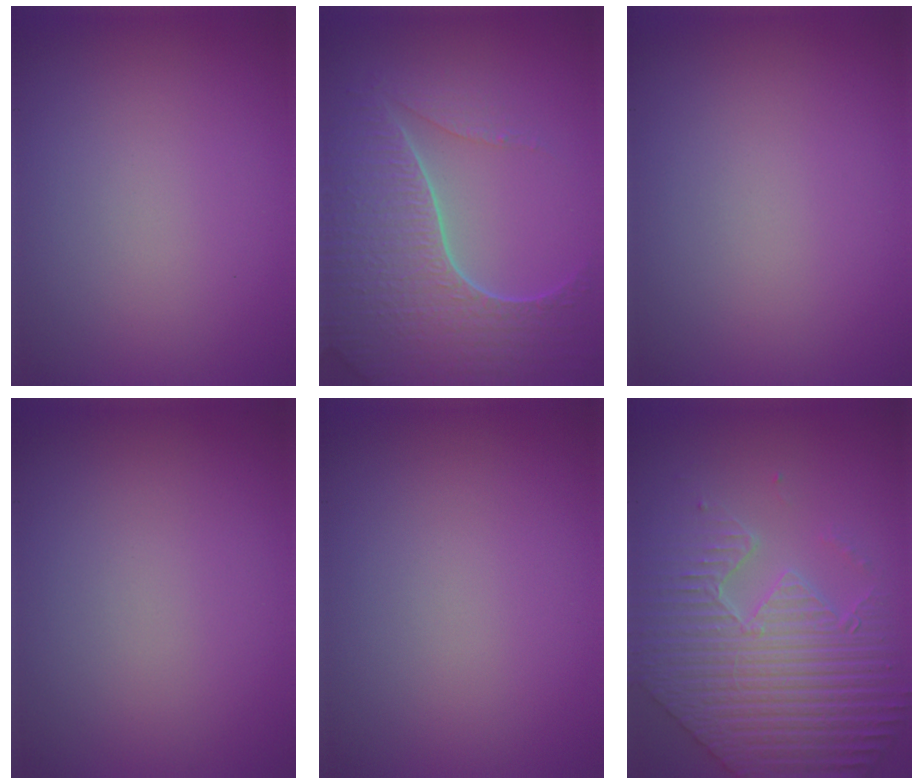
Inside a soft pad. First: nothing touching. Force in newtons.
{"total": 7.5, "press": 5.6, "slide": 5.0}
{"total": 0.0}
{"total": 0.0}
{"total": 0.0}
{"total": 8.4, "press": 6.5, "slide": 5.3}